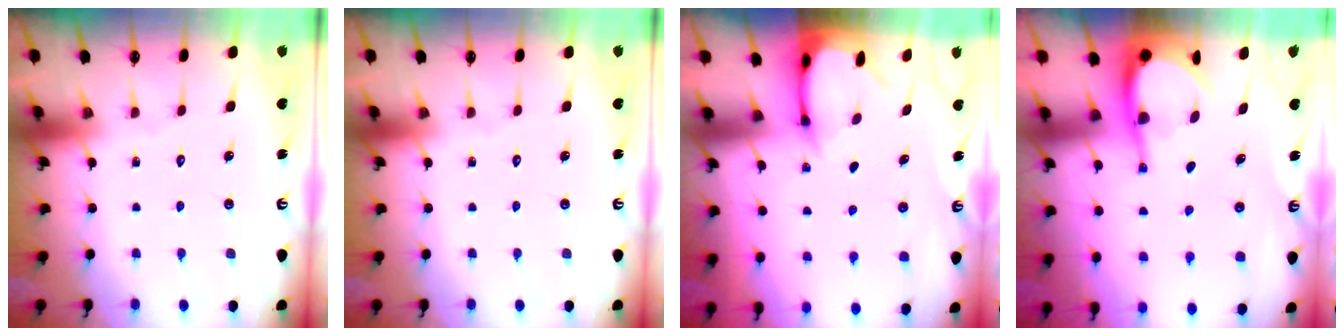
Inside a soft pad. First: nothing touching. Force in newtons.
{"total": 0.0}
{"total": 2.6, "press": 2.5, "slide": 0.3}
{"total": 5.8, "press": 5.8, "slide": 0.3}